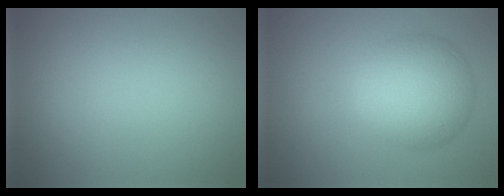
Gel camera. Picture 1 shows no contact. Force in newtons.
{"total": 6.9, "press": 6.9, "slide": 0.3}